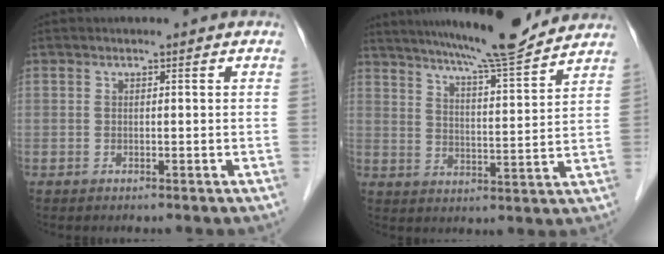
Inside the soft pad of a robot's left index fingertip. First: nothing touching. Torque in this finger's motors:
{"motor_torque": [0.42, -0.49, 0.38, 0.07]}